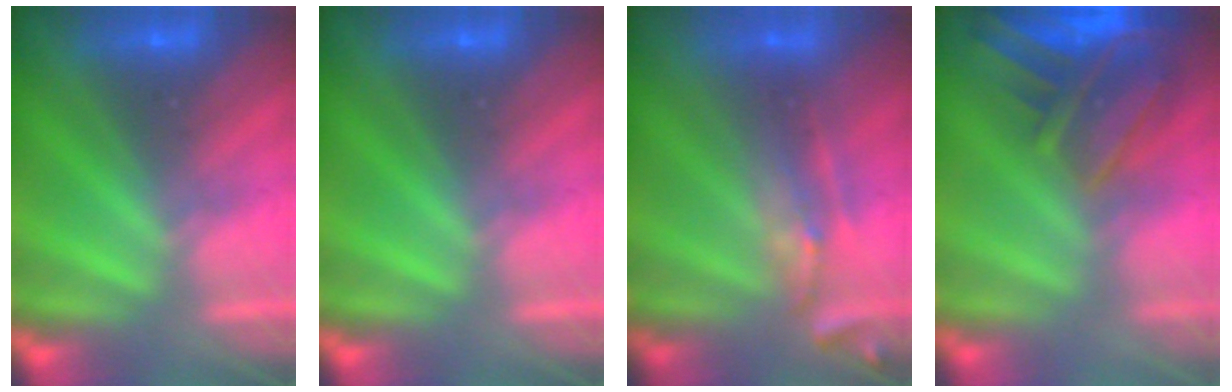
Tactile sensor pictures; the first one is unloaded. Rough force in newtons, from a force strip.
{"total": 0.0}
{"total": 2.5}
{"total": 6.4}